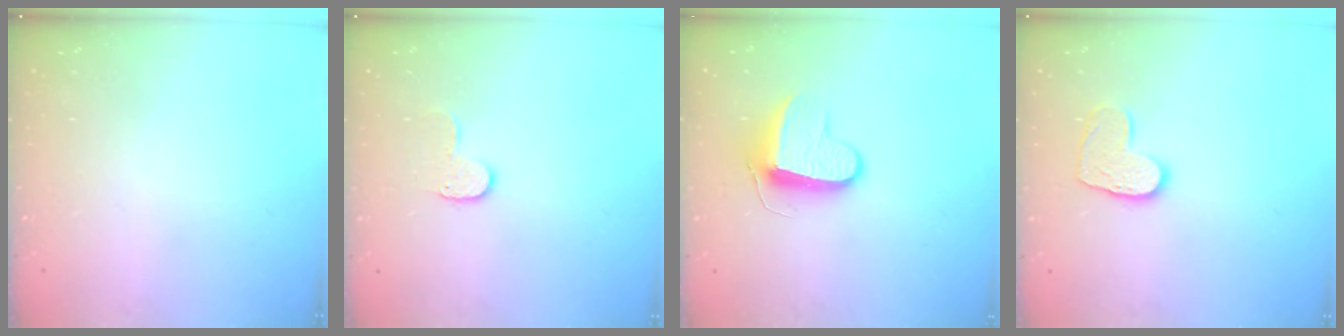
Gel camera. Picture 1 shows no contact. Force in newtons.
{"total": 6.5, "press": 6.4, "slide": 0.4}
{"total": 9.4, "press": 9.4, "slide": 0.5}
{"total": 9.1, "press": 9.1, "slide": 0.2}